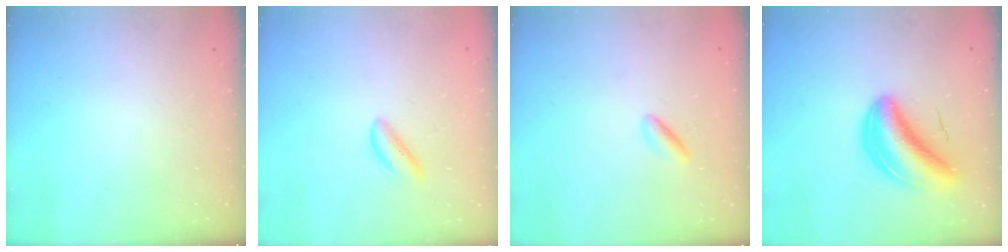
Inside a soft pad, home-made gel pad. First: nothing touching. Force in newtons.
{"total": 2.0, "press": 1.9, "slide": 0.6}
{"total": 1.5, "press": 1.3, "slide": 0.8}
{"total": 8.3, "press": 8.0, "slide": 2.5}